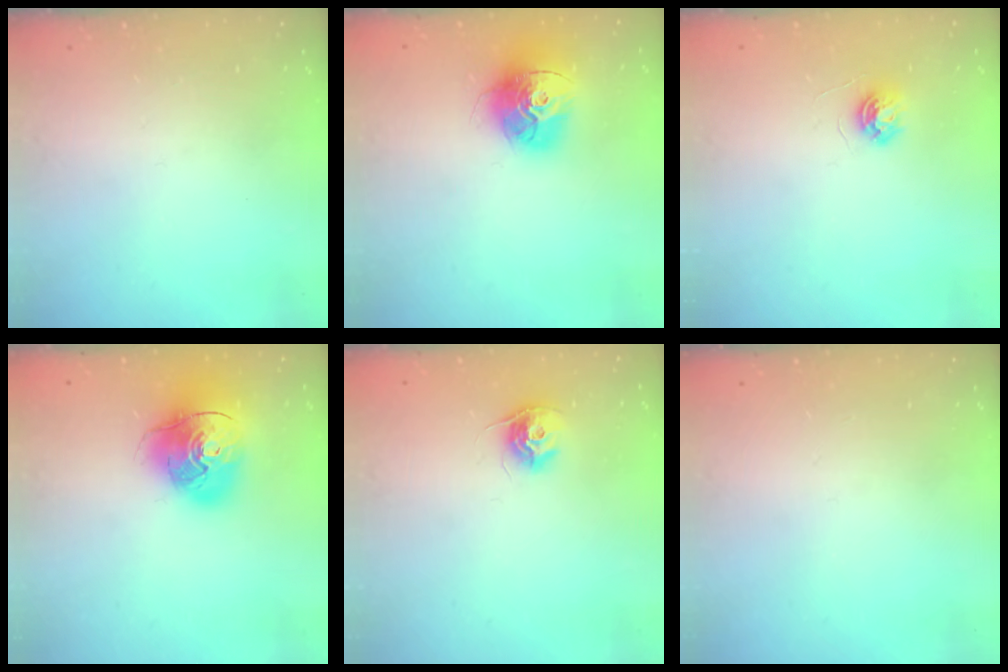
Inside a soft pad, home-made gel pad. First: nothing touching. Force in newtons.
{"total": 15.2, "press": 15.2, "slide": 1.3}
{"total": 5.2, "press": 5.2, "slide": 0.5}
{"total": 13.7, "press": 13.6, "slide": 1.7}
{"total": 9.5, "press": 9.5, "slide": 0.3}
{"total": 0.0}